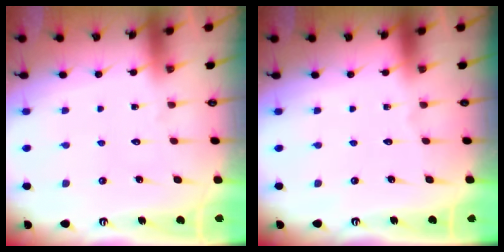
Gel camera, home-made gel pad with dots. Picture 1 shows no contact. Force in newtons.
{"total": 0.0}